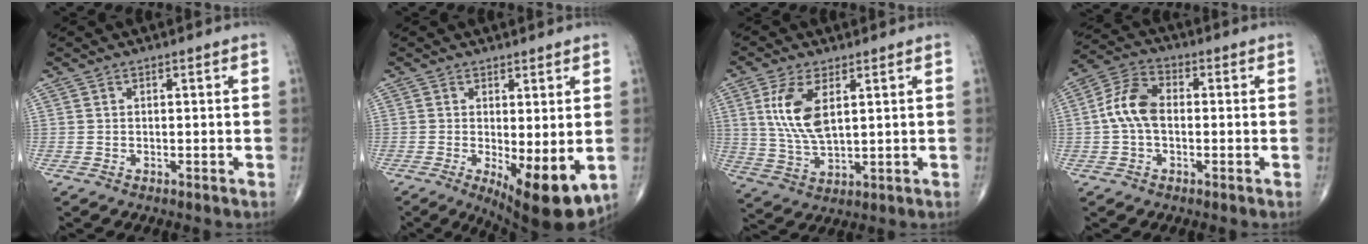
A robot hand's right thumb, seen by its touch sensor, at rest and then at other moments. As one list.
[{"total": 10.6, "force": [-2.2, 3.6, 9.8], "torque": [-0.135, -0.025, -0.022]}, {"total": 9.8, "force": [2.9, 4.4, 8.2], "torque": [-0.170, -0.013, 0.065]}, {"total": 8.1, "force": [-0.3, 5.1, 6.3], "torque": [-0.124, 0.025, -0.016]}]